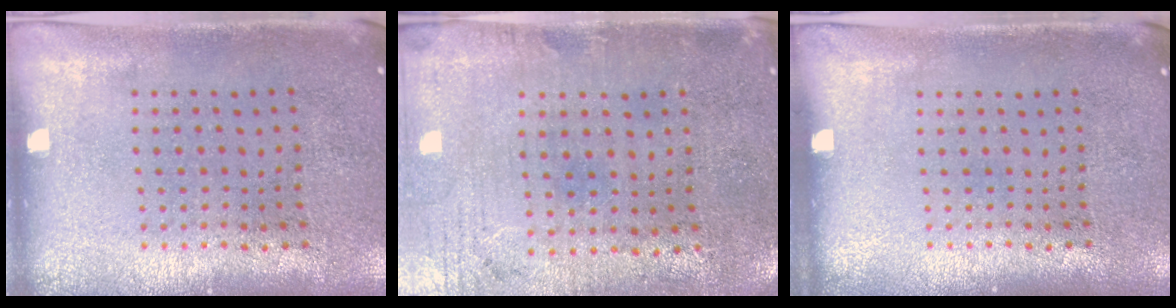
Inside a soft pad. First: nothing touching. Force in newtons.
{"total": 0.5, "press": 0.2, "slide": 0.5}
{"total": 0.0}